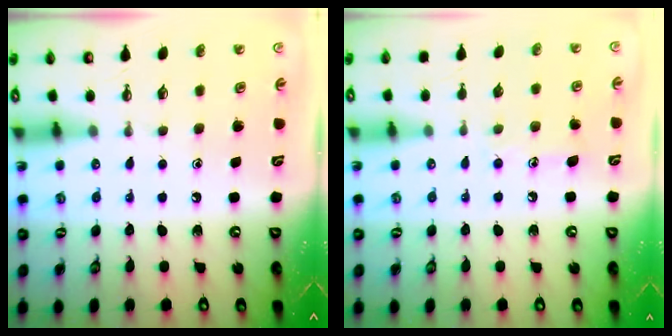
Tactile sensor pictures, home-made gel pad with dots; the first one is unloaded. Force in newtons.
{"total": 6.8, "press": 6.8, "slide": 0.5}